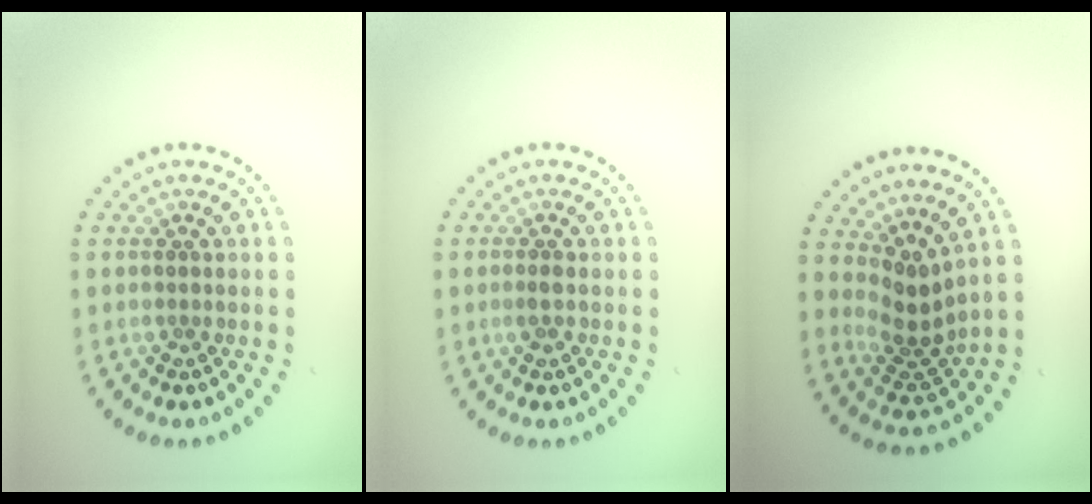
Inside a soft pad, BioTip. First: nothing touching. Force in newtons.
{"total": 0.9, "press": 0.9, "slide": 0.2}
{"total": 2.9, "press": 2.1, "slide": 2.0}